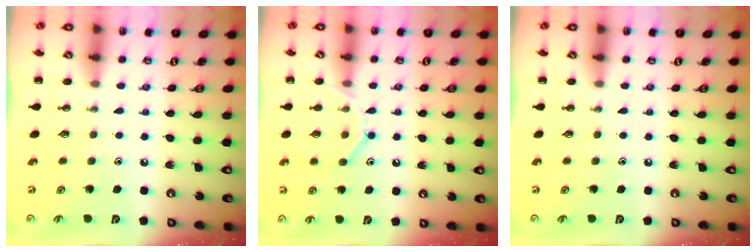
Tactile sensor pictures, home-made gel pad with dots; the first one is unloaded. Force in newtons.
{"total": 10.4, "press": 10.3, "slide": 1.6}
{"total": 0.0}